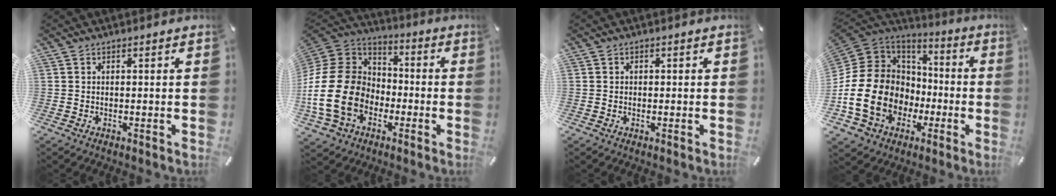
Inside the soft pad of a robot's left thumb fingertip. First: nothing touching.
{"total": 21.7, "force": [-5.8, 17.2, 12.0], "torque": [-0.263, 0.034, -0.093]}
{"total": 0.7, "force": [-0.1, 0.6, 0.1], "torque": [-0.002, 0.005, -0.004]}
{"total": 19.7, "force": [-5.3, 16.1, 10.1], "torque": [-0.246, 0.014, -0.078]}